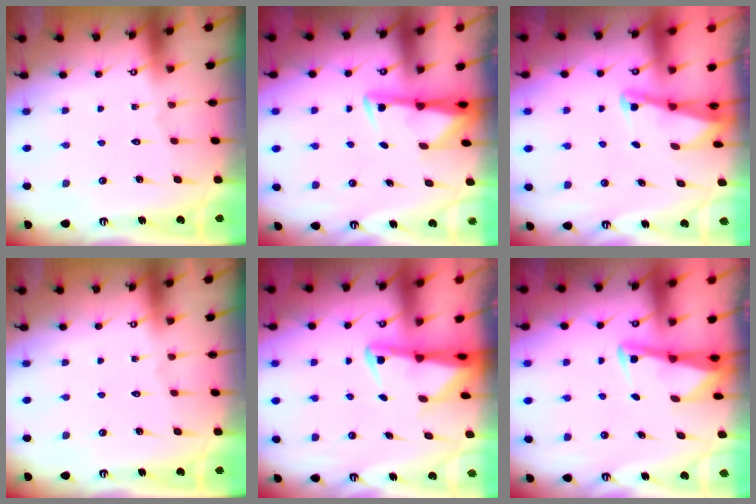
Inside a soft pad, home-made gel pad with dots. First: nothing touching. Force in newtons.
{"total": 3.0, "press": 2.9, "slide": 0.5}
{"total": 2.2, "press": 2.2, "slide": 0.3}
{"total": 0.0}
{"total": 2.8, "press": 2.8, "slide": 0.5}
{"total": 3.0, "press": 3.0, "slide": 0.4}